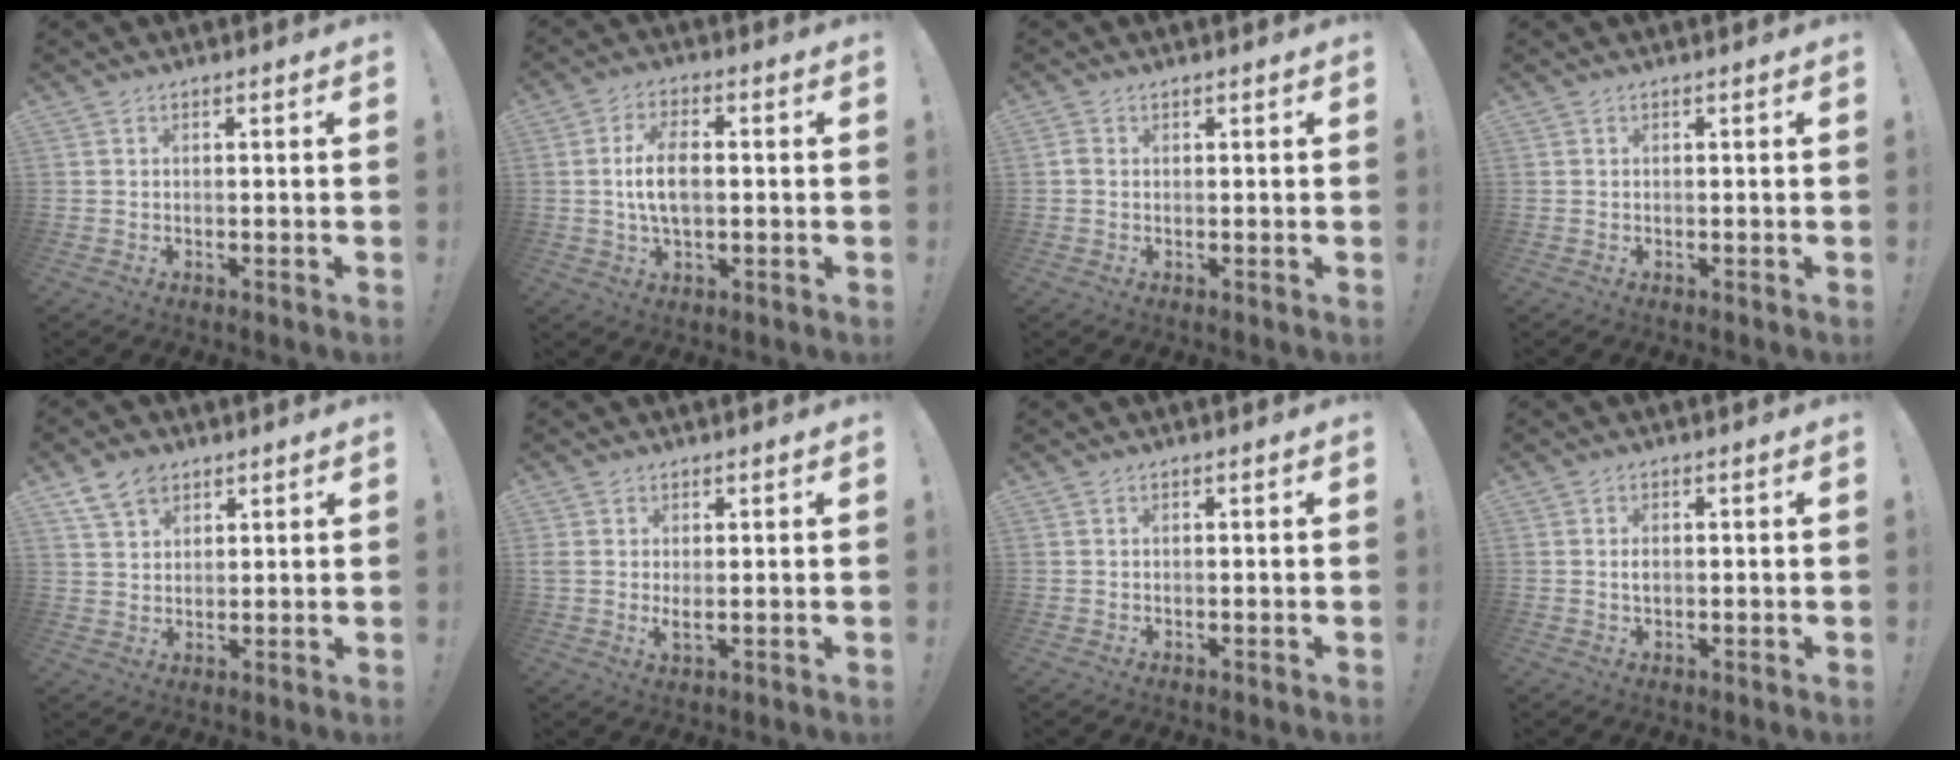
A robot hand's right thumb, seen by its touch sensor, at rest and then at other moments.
{"total": 9.1, "force": [0.0, 4.7, 7.8], "torque": [-0.139, -0.001, -0.001]}
{"total": 1.1, "force": [0.4, 0.8, 0.7], "torque": [-0.010, 0.003, 0.006]}
{"total": 0.0}
{"total": 7.7, "force": [5.0, 5.1, 2.8], "torque": [-0.052, -0.017, 0.098]}
{"total": 3.0, "force": [1.2, 0.8, 2.7], "torque": [-0.030, -0.017, 0.020]}
{"total": 0.0}
{"total": 1.5, "force": [0.1, 0.9, 1.2], "torque": [-0.018, 0.002, -0.001]}